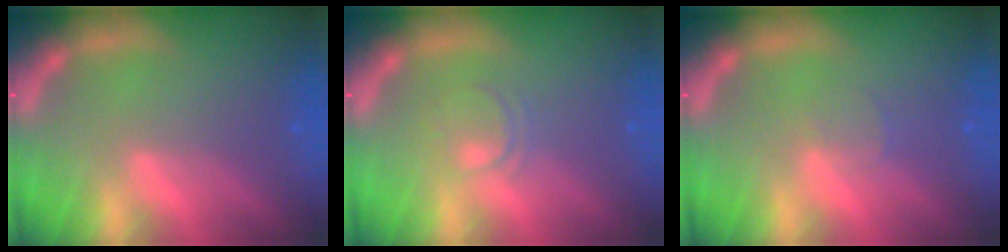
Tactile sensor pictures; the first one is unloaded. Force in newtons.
{"total": 2.0}
{"total": 1.0}